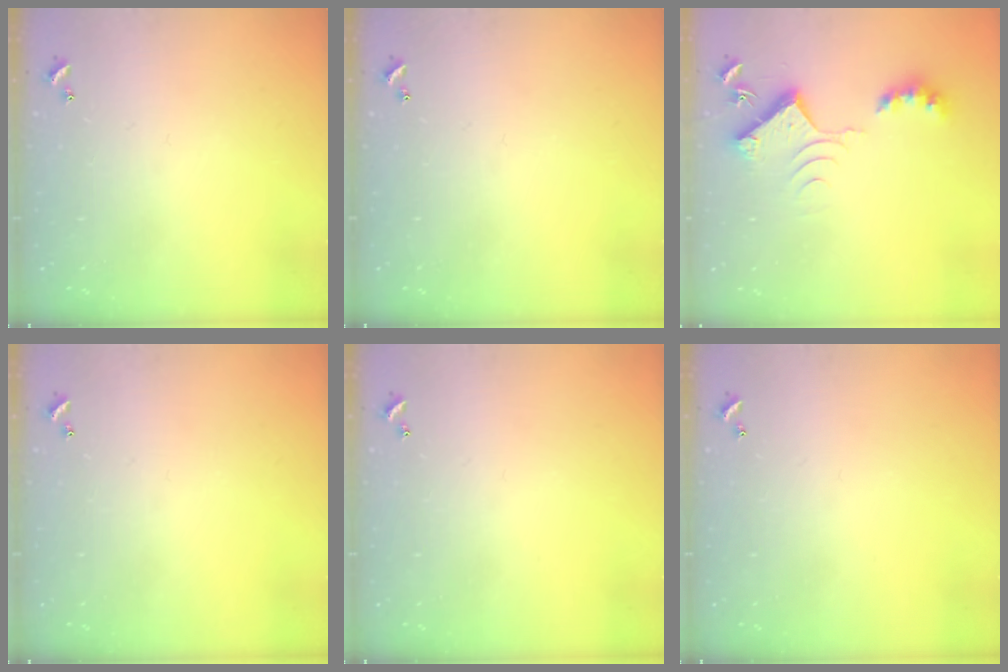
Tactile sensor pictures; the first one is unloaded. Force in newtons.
{"total": 0.0}
{"total": 9.0, "press": 9.0, "slide": 0.2}
{"total": 0.0}
{"total": 0.0}
{"total": 0.0}